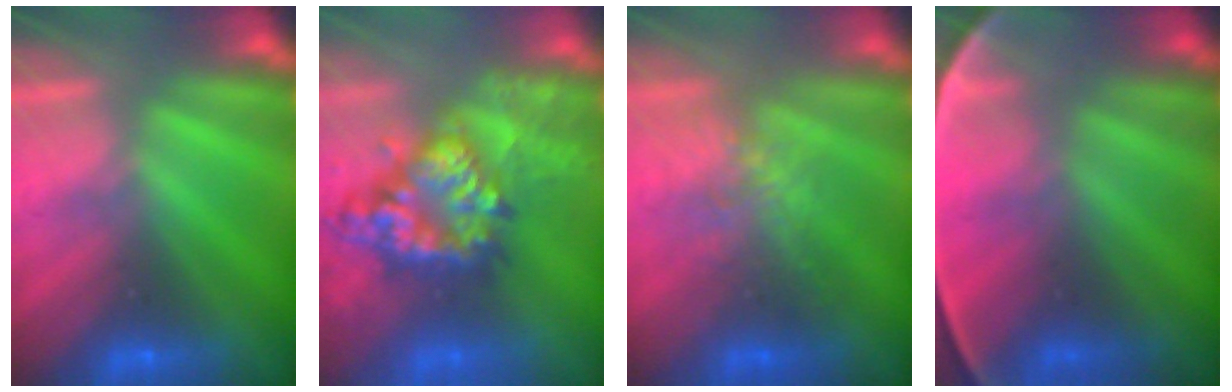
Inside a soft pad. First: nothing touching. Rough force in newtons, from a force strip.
{"total": 8.4}
{"total": 2.5}
{"total": 10.5}